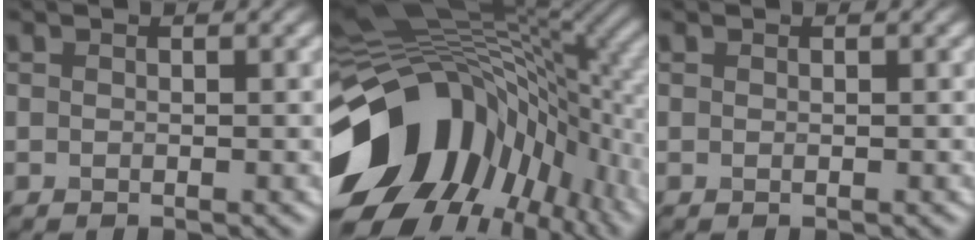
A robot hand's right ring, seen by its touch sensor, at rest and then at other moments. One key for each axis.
{"total": 17.1, "fx": -4.3, "fy": 11.3, "fz": 12.1, "tx": -0.222, "ty": -0.009, "tz": -0.073}
{"total": 0.0}